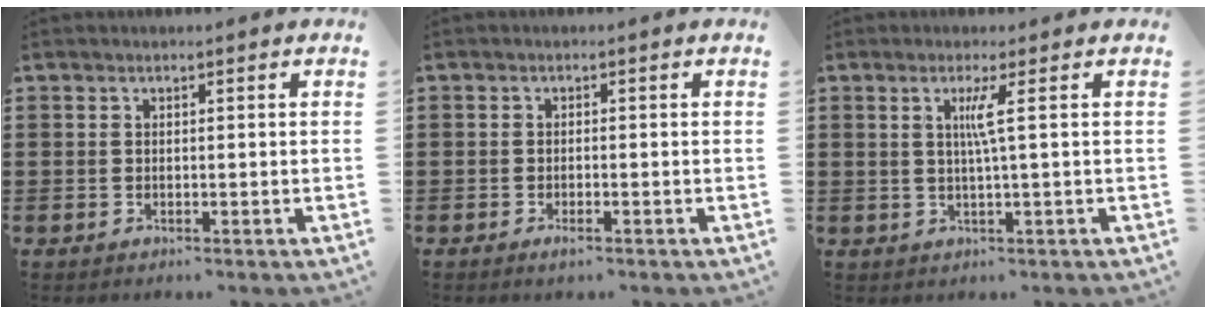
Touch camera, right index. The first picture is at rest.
{"total": 1.1, "force": [-0.7, 0.1, 0.8], "torque": [-0.014, -0.006, -0.012]}
{"total": 3.1, "force": [0.6, -0.7, 2.9], "torque": [-0.058, -0.006, 0.005]}